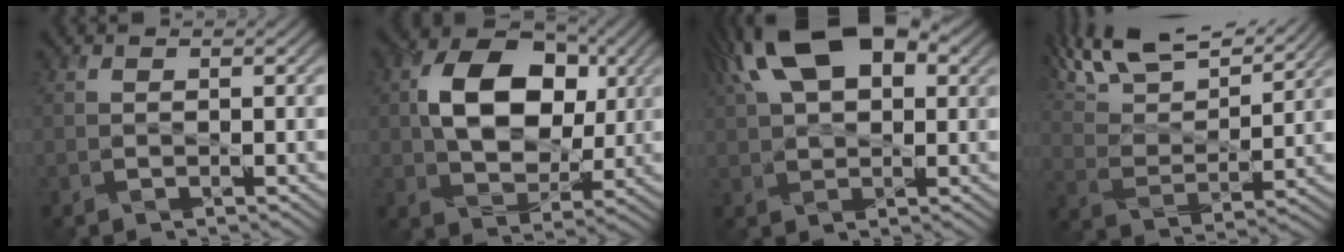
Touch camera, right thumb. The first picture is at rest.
{"total": 11.5, "force": [2.2, 7.9, 8.2], "torque": [-0.151, 0.008, 0.032]}
{"total": 15.6, "force": [6.8, 8.1, 11.5], "torque": [-0.222, 0.043, 0.096]}
{"total": 14.3, "force": [11.2, 4.2, 7.9], "torque": [-0.187, 0.010, 0.181]}